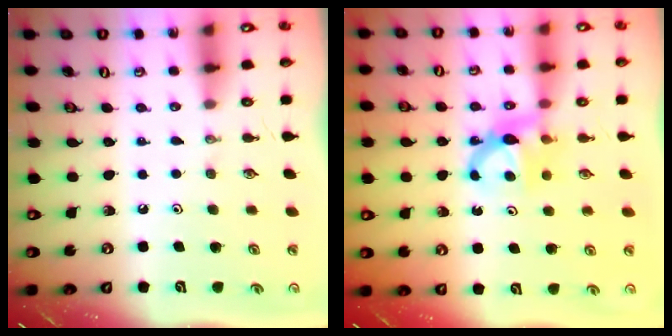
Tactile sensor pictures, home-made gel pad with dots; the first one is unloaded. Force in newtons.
{"total": 7.3, "press": 7.3, "slide": 0.3}